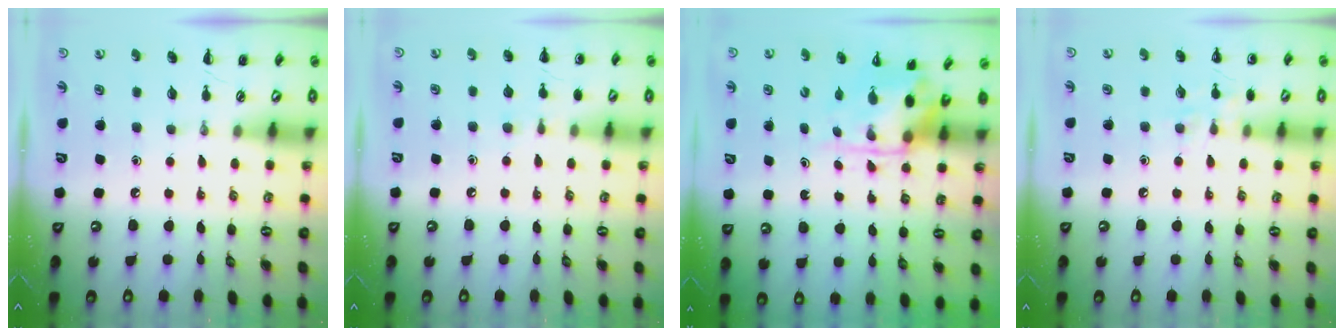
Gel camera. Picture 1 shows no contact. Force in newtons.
{"total": 4.9, "press": 4.7, "slide": 1.5}
{"total": 3.4, "press": 3.3, "slide": 0.6}
{"total": 7.2, "press": 7.0, "slide": 1.6}